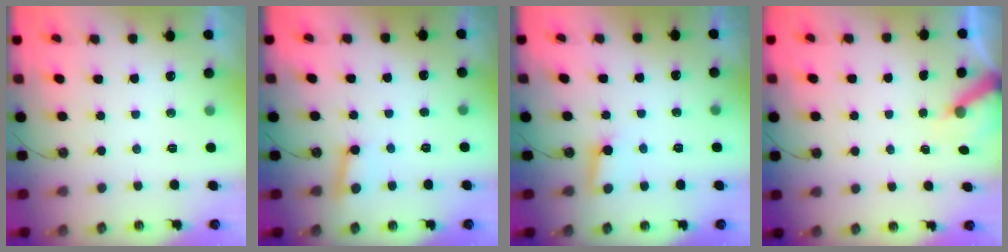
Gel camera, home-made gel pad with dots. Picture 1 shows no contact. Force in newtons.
{"total": 3.5, "press": 3.5, "slide": 0.3}
{"total": 3.0, "press": 2.9, "slide": 0.3}
{"total": 5.4, "press": 5.4, "slide": 0.2}